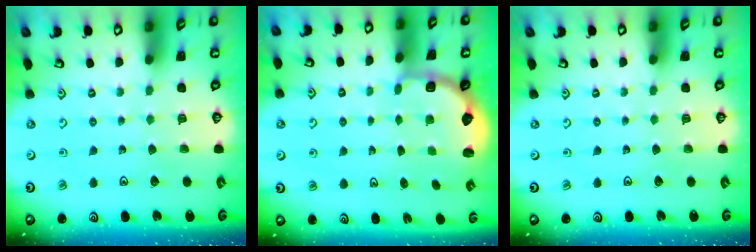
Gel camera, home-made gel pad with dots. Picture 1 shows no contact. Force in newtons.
{"total": 2.8, "press": 2.1, "slide": 1.9}
{"total": 0.0}